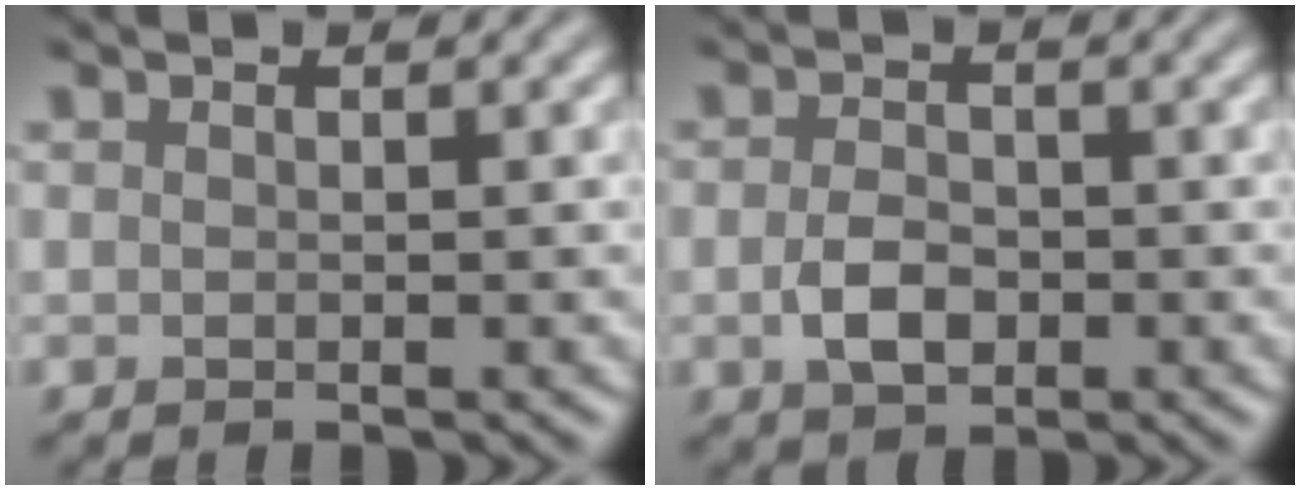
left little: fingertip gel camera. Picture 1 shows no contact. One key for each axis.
{"total": 2.9, "fx": -0.8, "fy": 2.0, "fz": 2.0, "tx": -0.042, "ty": -0.003, "tz": -0.018}